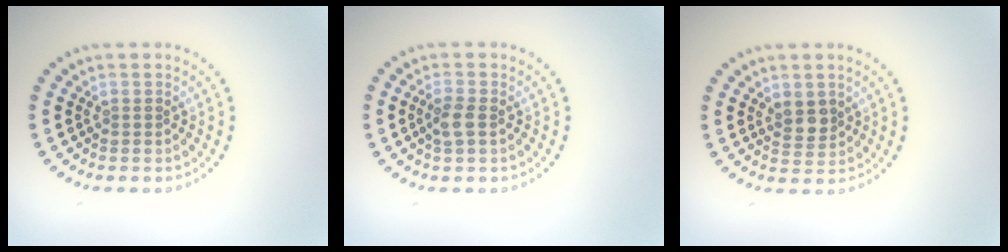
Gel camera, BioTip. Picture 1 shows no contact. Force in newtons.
{"total": 1.9, "press": 1.8, "slide": 0.6}
{"total": 1.9, "press": 1.8, "slide": 0.7}